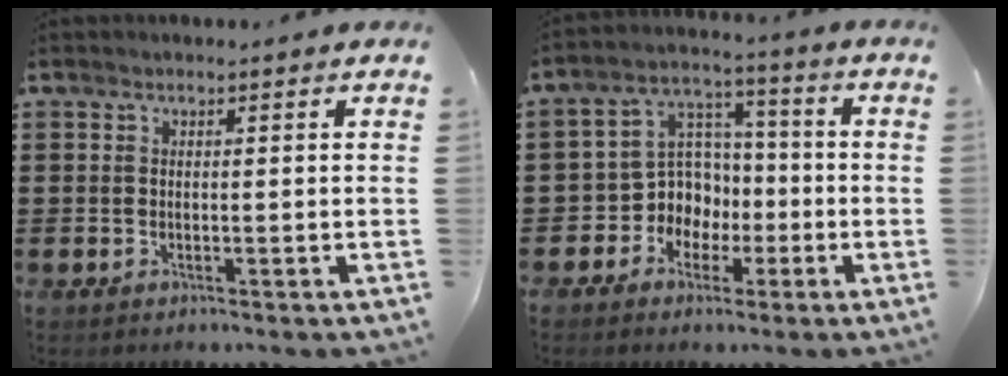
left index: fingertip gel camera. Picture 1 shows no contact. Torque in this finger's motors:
{"motor_torque": [0.46, 0.26, 0.14, 0.02]}